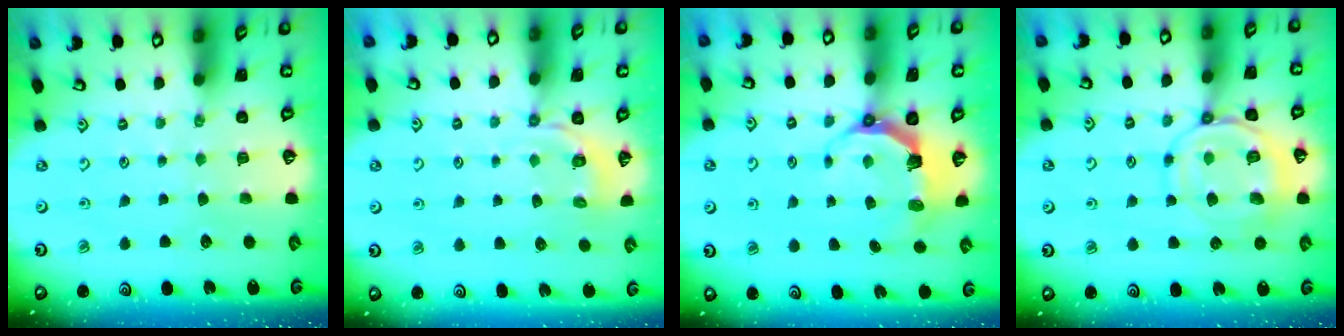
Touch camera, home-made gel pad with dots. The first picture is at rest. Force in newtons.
{"total": 3.7, "press": 3.2, "slide": 2.0}
{"total": 6.5, "press": 4.8, "slide": 4.3}
{"total": 11.1, "press": 11.1, "slide": 1.1}